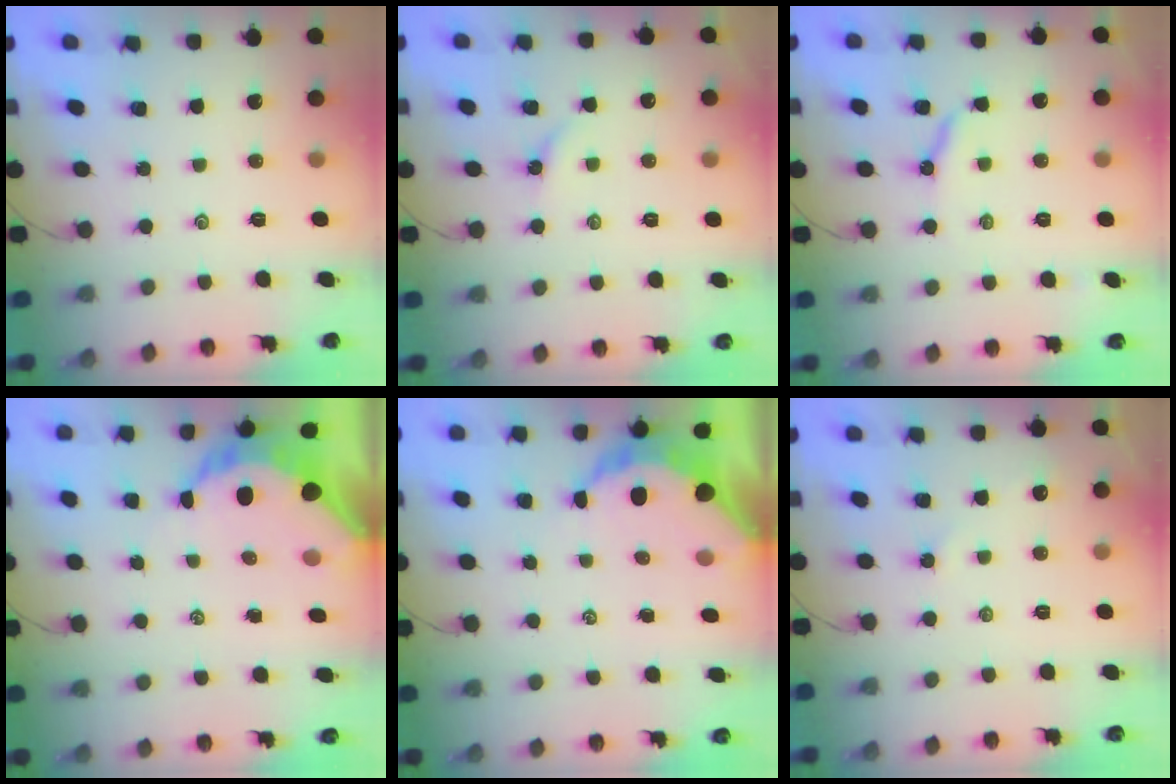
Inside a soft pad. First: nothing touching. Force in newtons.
{"total": 2.5, "press": 2.4, "slide": 0.6}
{"total": 6.0, "press": 6.0, "slide": 0.2}
{"total": 9.6, "press": 9.5, "slide": 1.3}
{"total": 8.4, "press": 8.4, "slide": 0.5}
{"total": 3.0, "press": 3.0, "slide": 0.3}